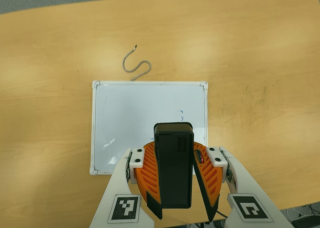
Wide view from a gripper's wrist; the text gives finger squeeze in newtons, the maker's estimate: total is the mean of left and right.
{"total": 10.9, "left": 10.0, "right": 11.8}